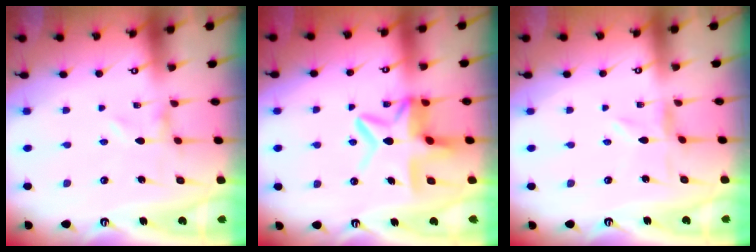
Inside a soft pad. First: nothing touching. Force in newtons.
{"total": 11.8, "press": 11.8, "slide": 1.1}
{"total": 0.0}